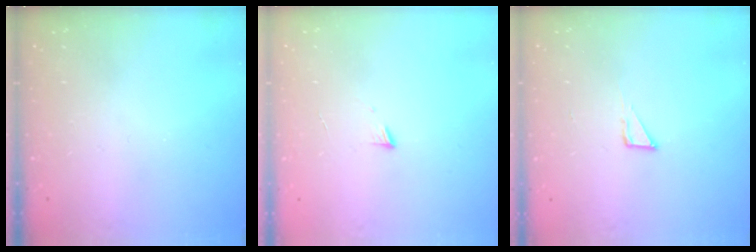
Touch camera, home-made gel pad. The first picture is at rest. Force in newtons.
{"total": 3.5, "press": 3.4, "slide": 0.4}
{"total": 2.7, "press": 2.7, "slide": 0.2}